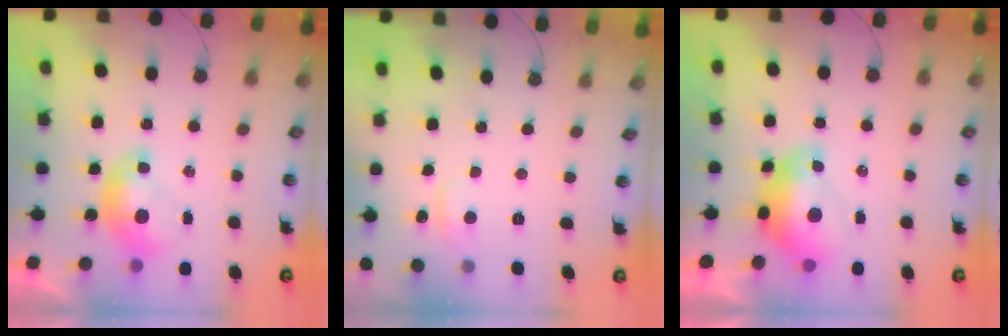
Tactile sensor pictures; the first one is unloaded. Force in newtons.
{"total": 2.1, "press": 2.0, "slide": 0.6}
{"total": 2.7, "press": 2.6, "slide": 0.7}